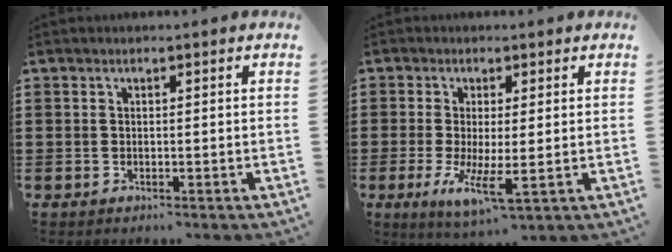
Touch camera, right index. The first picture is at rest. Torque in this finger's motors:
{"motor_torque": [1.14, 1.00, 0.40, 0.14]}